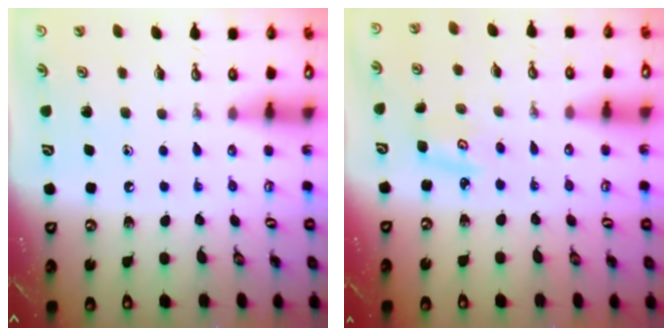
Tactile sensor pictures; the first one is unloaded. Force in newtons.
{"total": 2.3, "press": 2.3, "slide": 0.2}